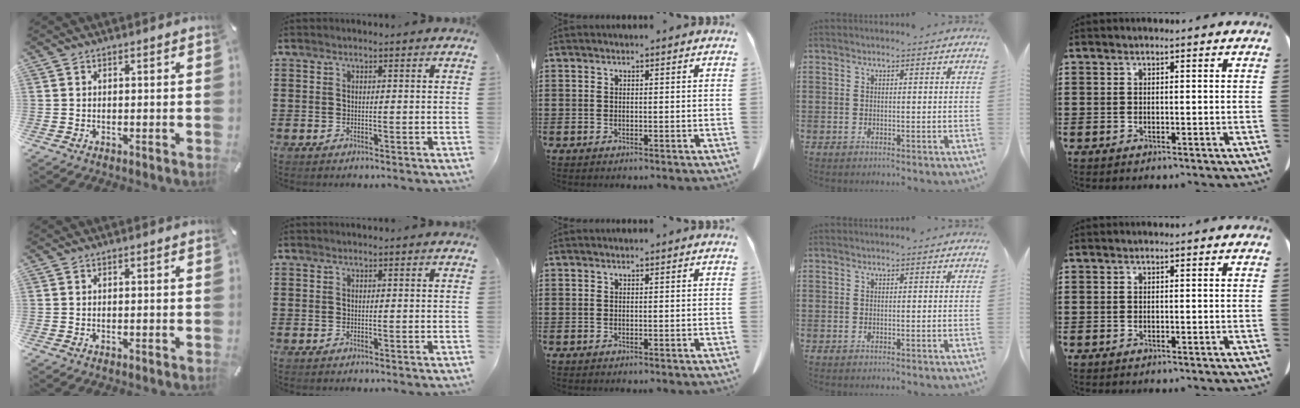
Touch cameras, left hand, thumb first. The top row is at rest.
{}